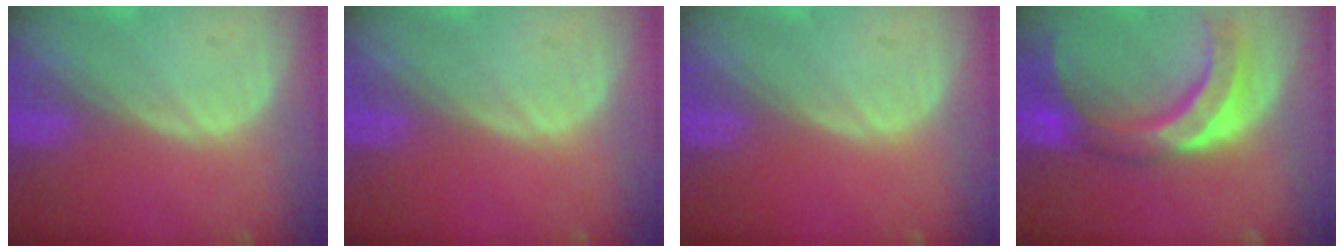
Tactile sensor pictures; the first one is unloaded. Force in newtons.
{"total": 0.0}
{"total": 0.0}
{"total": 9.7, "press": 9.3, "slide": 2.7}